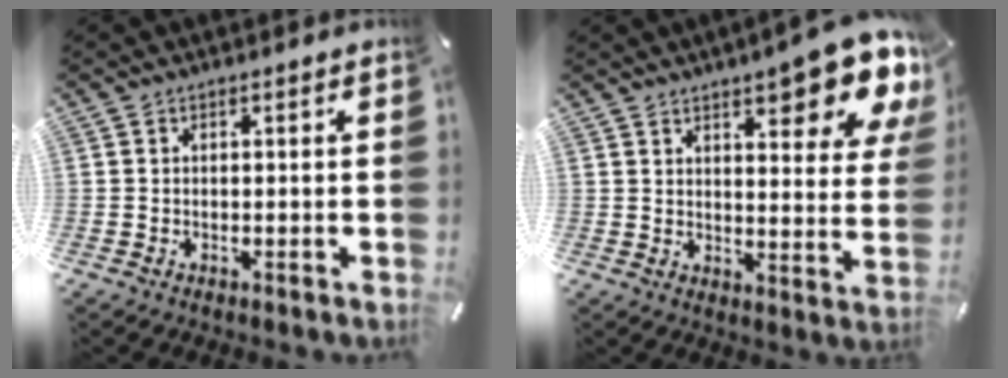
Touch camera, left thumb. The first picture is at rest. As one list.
[{"total": 14.1, "force": [9.5, 4.3, 9.4], "torque": [-0.121, -0.065, 0.157]}]